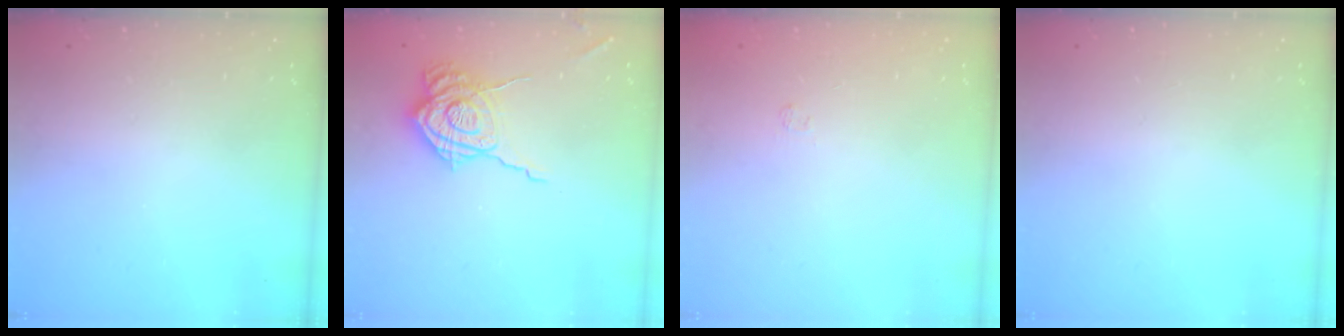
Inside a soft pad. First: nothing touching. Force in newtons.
{"total": 16.3, "press": 16.3, "slide": 1.1}
{"total": 1.7, "press": 1.2, "slide": 1.1}
{"total": 0.0}